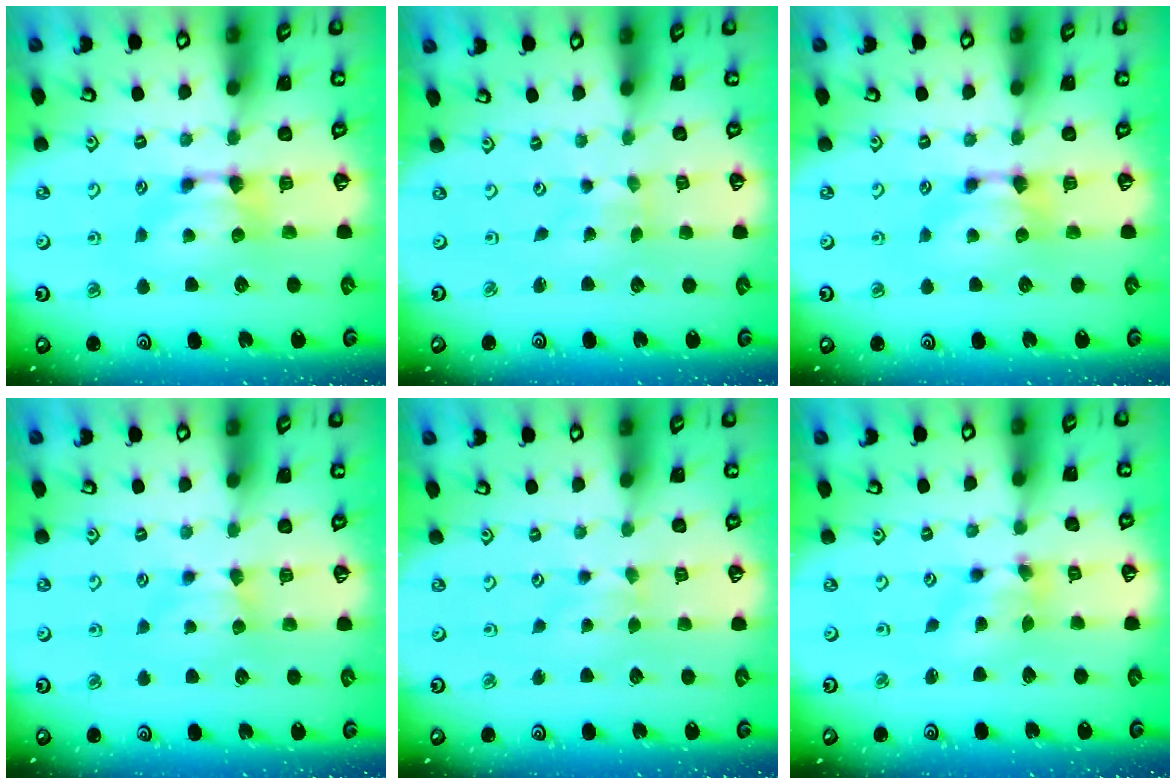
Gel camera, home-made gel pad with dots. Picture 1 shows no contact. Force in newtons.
{"total": 5.0, "press": 4.9, "slide": 0.7}
{"total": 0.0}
{"total": 2.0, "press": 2.0, "slide": 0.5}
{"total": 0.6, "press": 0.4, "slide": 0.4}
{"total": 2.8, "press": 2.4, "slide": 1.5}